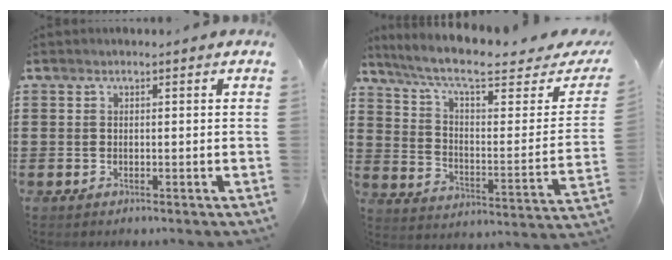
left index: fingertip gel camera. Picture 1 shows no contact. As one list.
[{"total": 9.5, "force": [7.3, 1.7, 5.8], "torque": [-0.134, -0.044, 0.123]}]